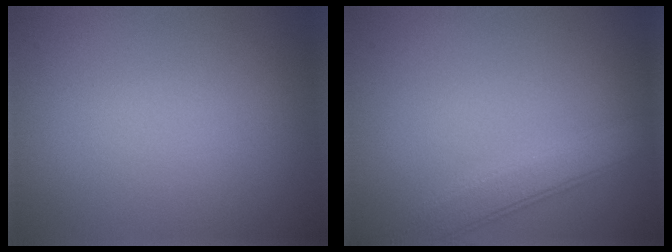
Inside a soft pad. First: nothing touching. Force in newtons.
{"total": 4.2, "press": 4.2, "slide": 0.3}